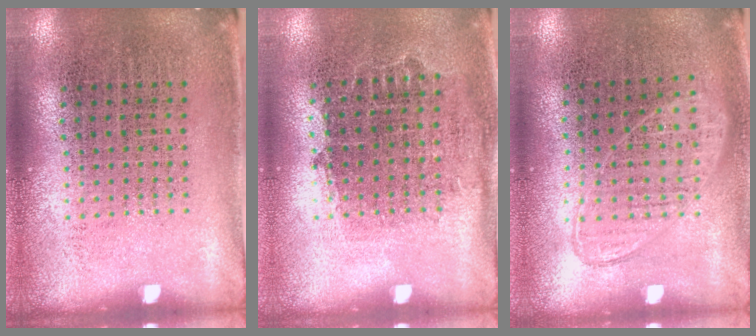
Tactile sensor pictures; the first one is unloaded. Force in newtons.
{"total": 0.8, "press": 0.7, "slide": 0.3}
{"total": 0.9, "press": 0.8, "slide": 0.4}